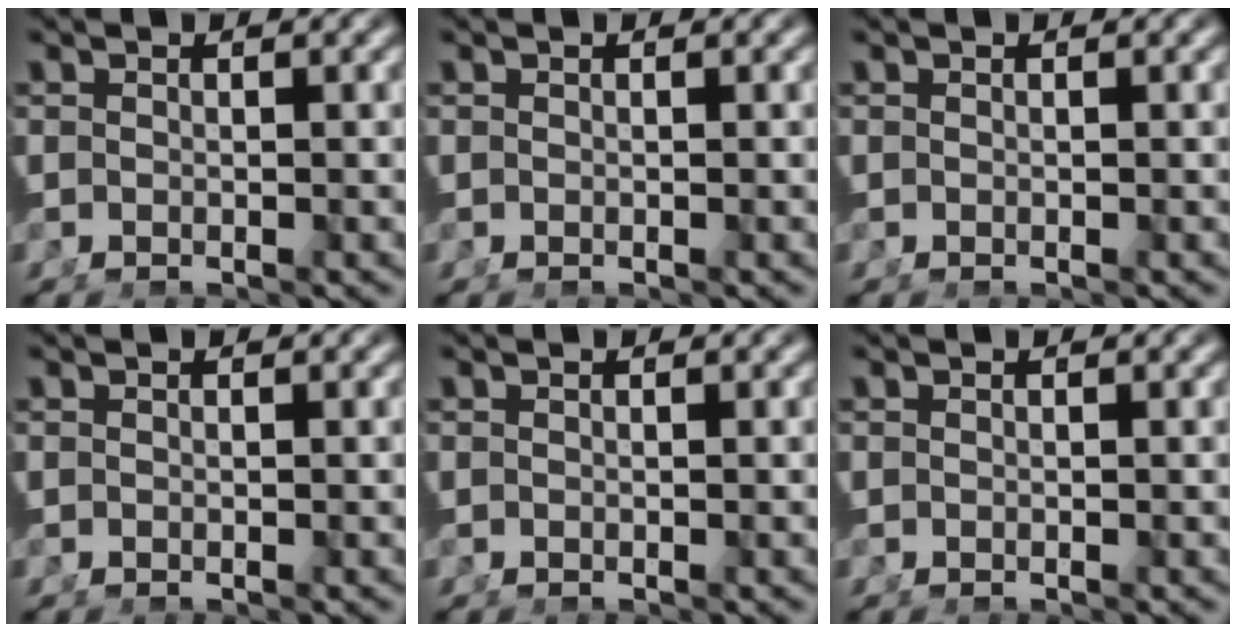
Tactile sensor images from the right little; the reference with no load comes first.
{"total": 0.0}
{"total": 0.0}
{"total": 0.0}
{"total": 0.0}
{"total": 0.0}